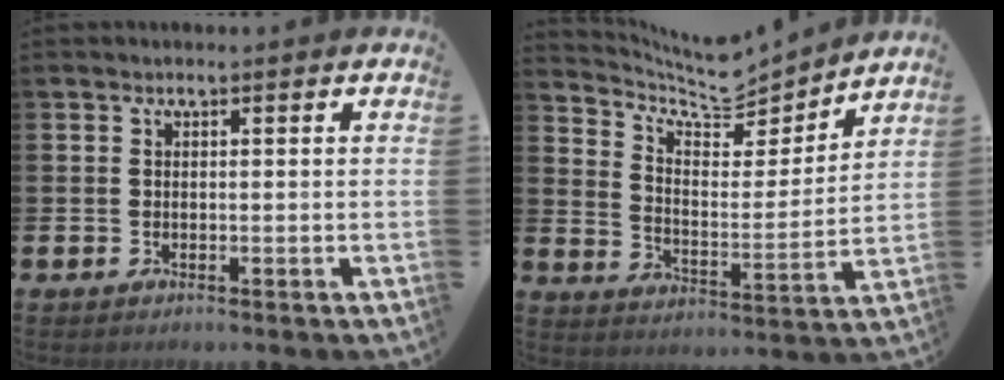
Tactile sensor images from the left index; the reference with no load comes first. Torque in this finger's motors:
{"motor_torque": [-0.19, -0.83, 0.14, 0.03]}